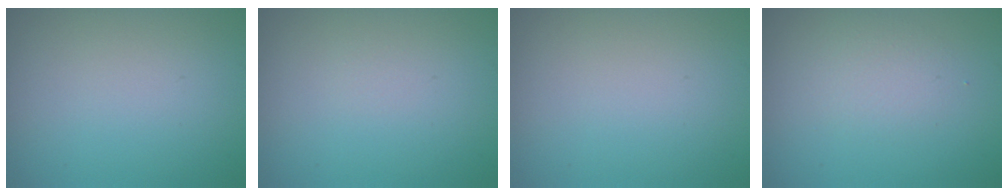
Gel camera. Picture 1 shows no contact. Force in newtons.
{"total": 0.0}
{"total": 0.0}
{"total": 1.7, "press": 1.7, "slide": 0.0}